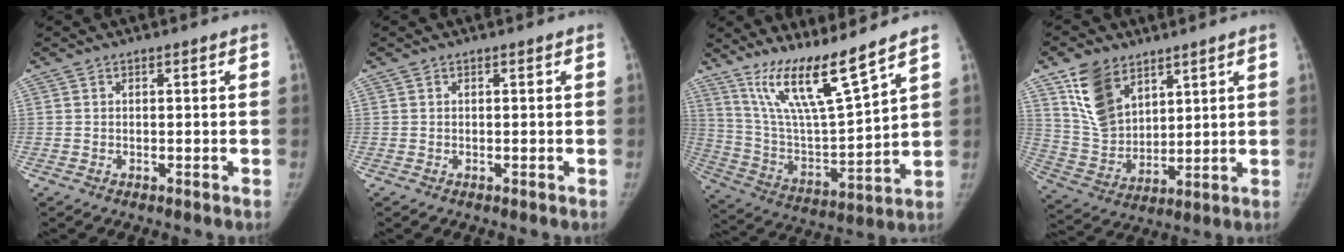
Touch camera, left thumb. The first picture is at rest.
{"total": 0.0}
{"total": 15.5, "force": [11.5, 1.2, 10.3], "torque": [-0.174, -0.075, 0.226]}
{"total": 12.8, "force": [7.2, 8.2, 6.7], "torque": [-0.098, -0.032, 0.153]}